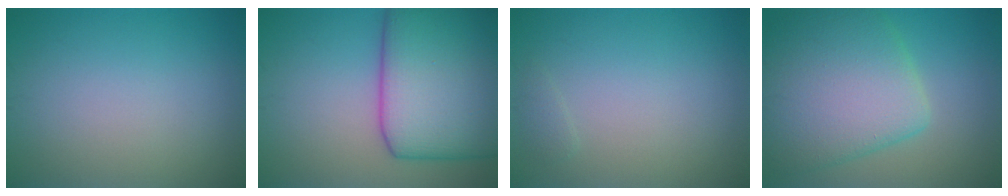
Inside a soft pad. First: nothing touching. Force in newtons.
{"total": 13.4, "press": 13.4, "slide": 0.4}
{"total": 0.6, "press": 0.6, "slide": 0.1}
{"total": 9.3, "press": 9.3, "slide": 0.4}